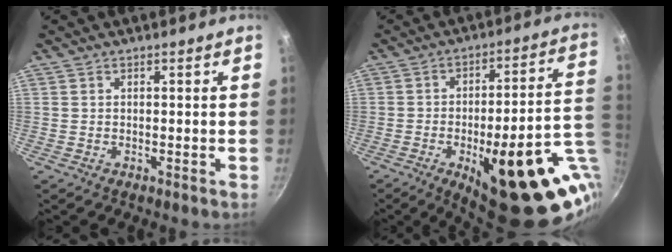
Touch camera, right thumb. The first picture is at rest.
{"total": 29.2, "force": [-9.0, 10.1, 25.9], "torque": [-0.292, 0.012, -0.113]}